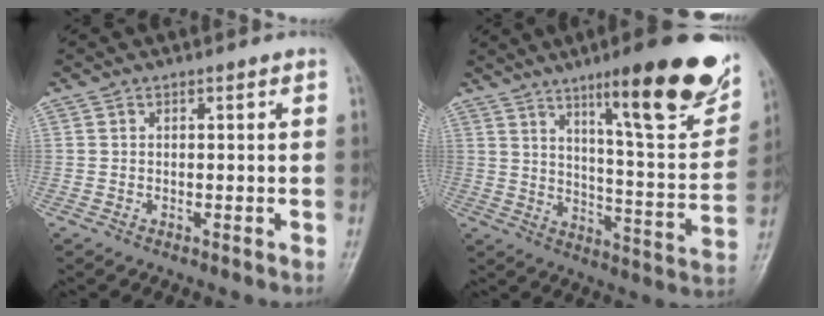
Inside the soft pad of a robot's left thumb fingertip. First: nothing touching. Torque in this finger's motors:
{"motor_torque": [0.51, 0.44, 1.49, -1.28, 0.22]}